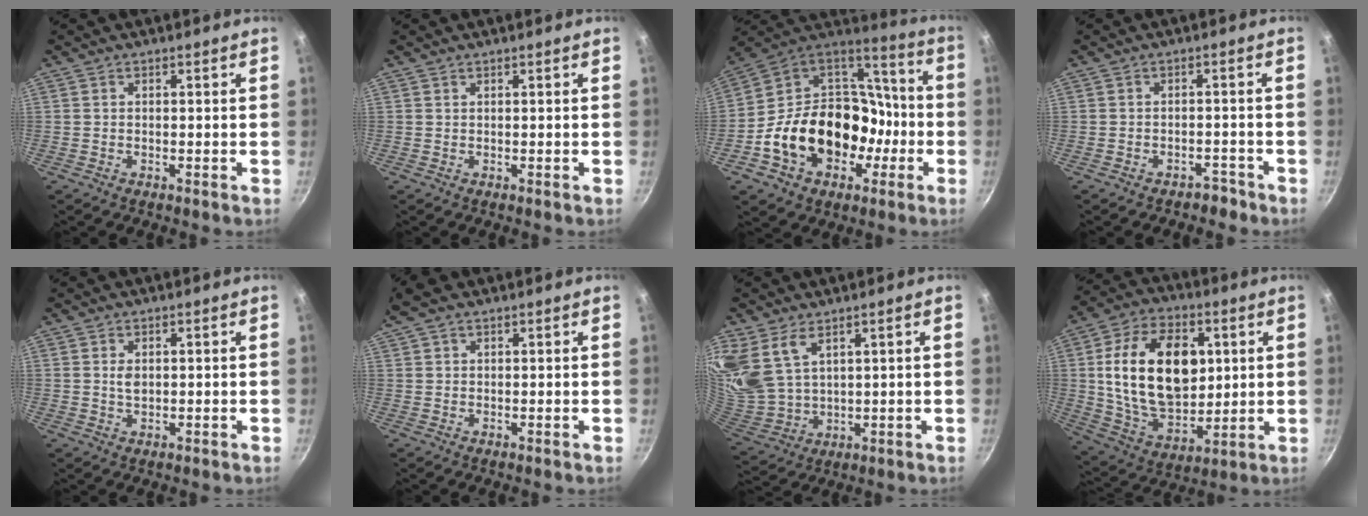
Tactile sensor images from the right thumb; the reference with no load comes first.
{"total": 0.0}
{"total": 25.6, "force": [-6.5, 19.2, 15.6], "torque": [-0.238, 0.076, -0.094]}
{"total": 2.6, "force": [-2.1, 1.4, 0.6], "torque": [0.014, 0.032, -0.013]}
{"total": 2.3, "force": [0.5, 1.4, 1.7], "torque": [-0.028, -0.002, 0.011]}
{"total": 4.7, "force": [3.2, 1.9, 2.9], "torque": [-0.059, 0.012, 0.061]}
{"total": 12.5, "force": [7.1, 7.5, 7.0], "torque": [-0.143, -0.039, 0.162]}
{"total": 23.0, "force": [4.0, 14.6, 17.3], "torque": [-0.280, -0.009, 0.076]}